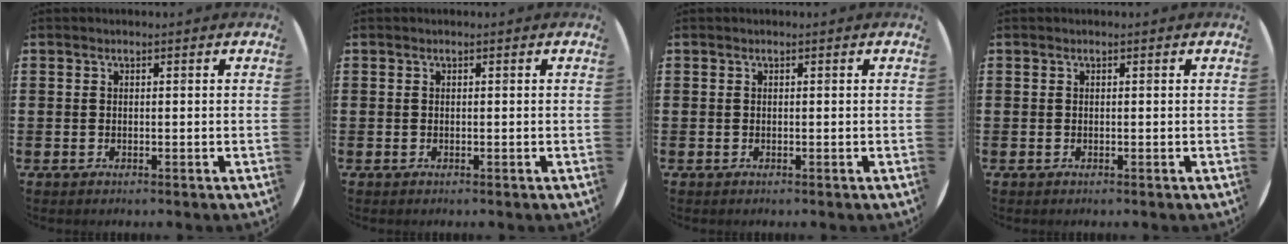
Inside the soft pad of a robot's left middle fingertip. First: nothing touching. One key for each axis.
{"total": 0.0}
{"total": 0.0}
{"total": 0.0}